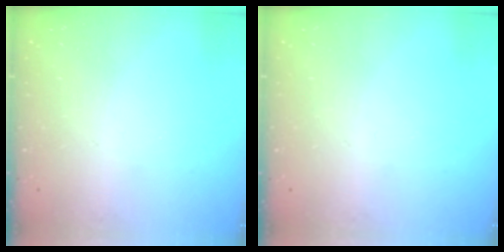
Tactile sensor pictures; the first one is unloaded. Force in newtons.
{"total": 0.0}